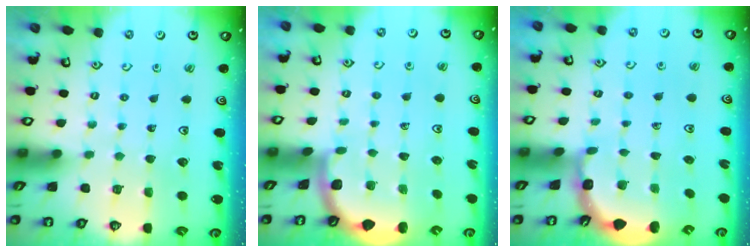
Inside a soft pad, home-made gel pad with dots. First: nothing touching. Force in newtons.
{"total": 1.9, "press": 1.9, "slide": 0.0}
{"total": 1.9, "press": 1.8, "slide": 0.6}